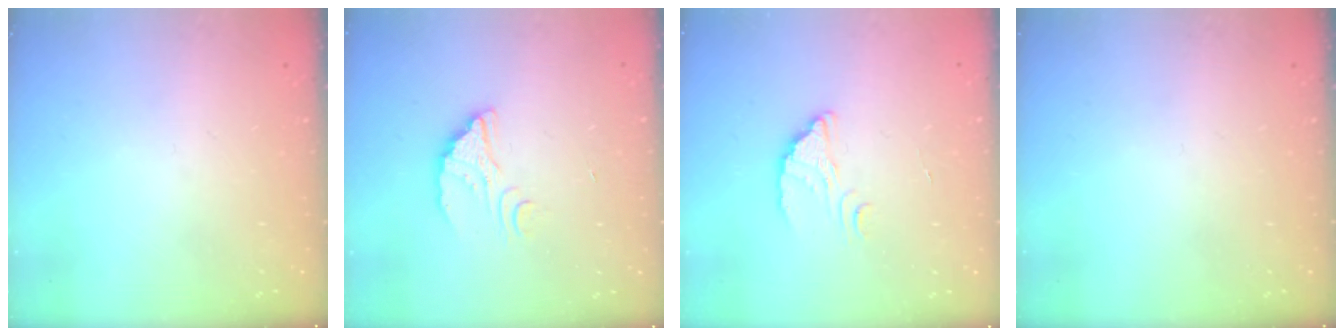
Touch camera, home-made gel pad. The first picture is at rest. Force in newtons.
{"total": 3.8, "press": 3.8, "slide": 0.3}
{"total": 2.4, "press": 2.4, "slide": 0.1}
{"total": 0.0}